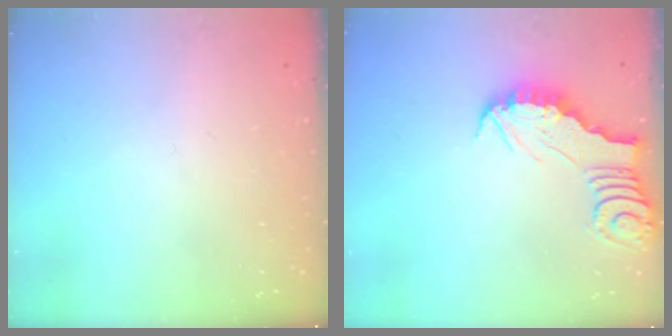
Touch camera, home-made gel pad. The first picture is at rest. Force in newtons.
{"total": 2.6, "press": 2.6, "slide": 0.2}